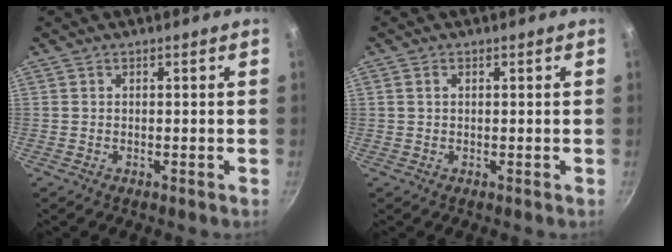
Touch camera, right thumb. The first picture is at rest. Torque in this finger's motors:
{"motor_torque": [-0.01, -0.16, -0.08, 0.31, 0.06]}